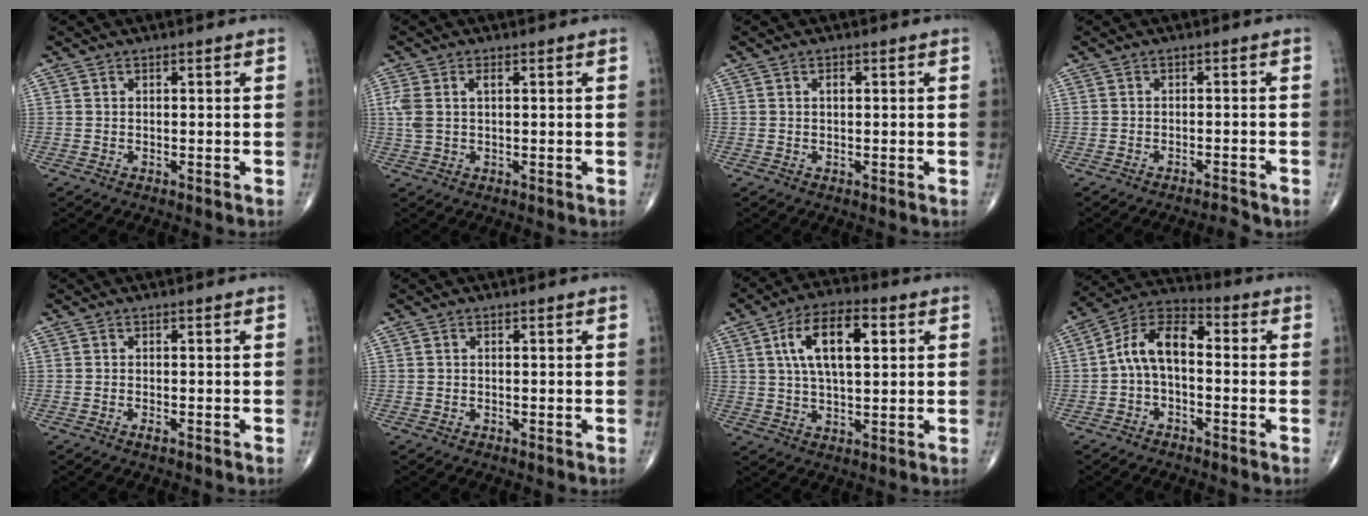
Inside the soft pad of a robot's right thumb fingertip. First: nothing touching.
{"total": 4.3, "force": [0.9, 2.2, 3.6], "torque": [-0.105, 0.018, 0.022]}
{"total": 1.0, "force": [0.2, 0.5, 0.9], "torque": [-0.015, 0.002, 0.003]}
{"total": 1.9, "force": [-1.8, 0.0, 0.7], "torque": [-0.021, 0.014, -0.025]}
{"total": 0.9, "force": [-0.5, 0.2, 0.6], "torque": [-0.013, 0.000, -0.010]}
{"total": 0.0}
{"total": 12.7, "force": [3.6, 5.8, 10.7], "torque": [-0.181, 0.006, 0.060]}
{"total": 9.9, "force": [-0.5, 5.6, 8.2], "torque": [-0.140, 0.040, -0.025]}